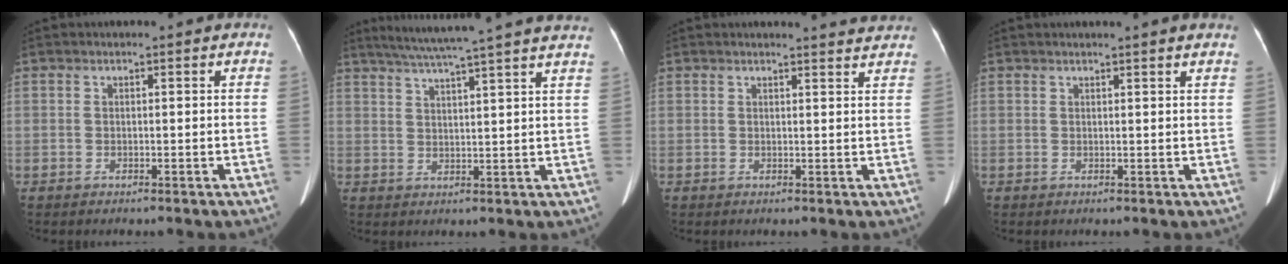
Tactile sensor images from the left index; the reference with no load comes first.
{"total": 18.0, "force": [15.5, -1.3, 9.1], "torque": [-0.154, 0.006, 0.200]}
{"total": 4.8, "force": [4.7, 0.1, 0.8], "torque": [-0.013, -0.009, 0.035]}
{"total": 3.8, "force": [3.4, -0.5, 1.7], "torque": [-0.023, 0.011, 0.031]}